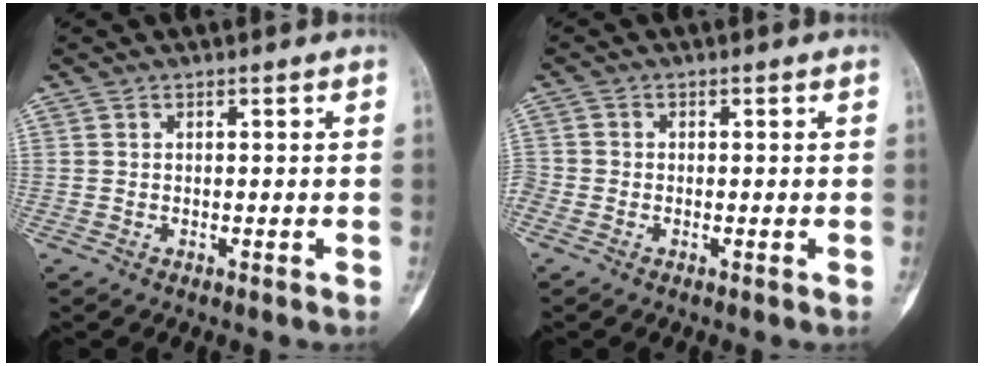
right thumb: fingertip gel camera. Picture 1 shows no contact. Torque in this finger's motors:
{"motor_torque": [2.11, 2.16, 1.69, -1.08, 0.21]}